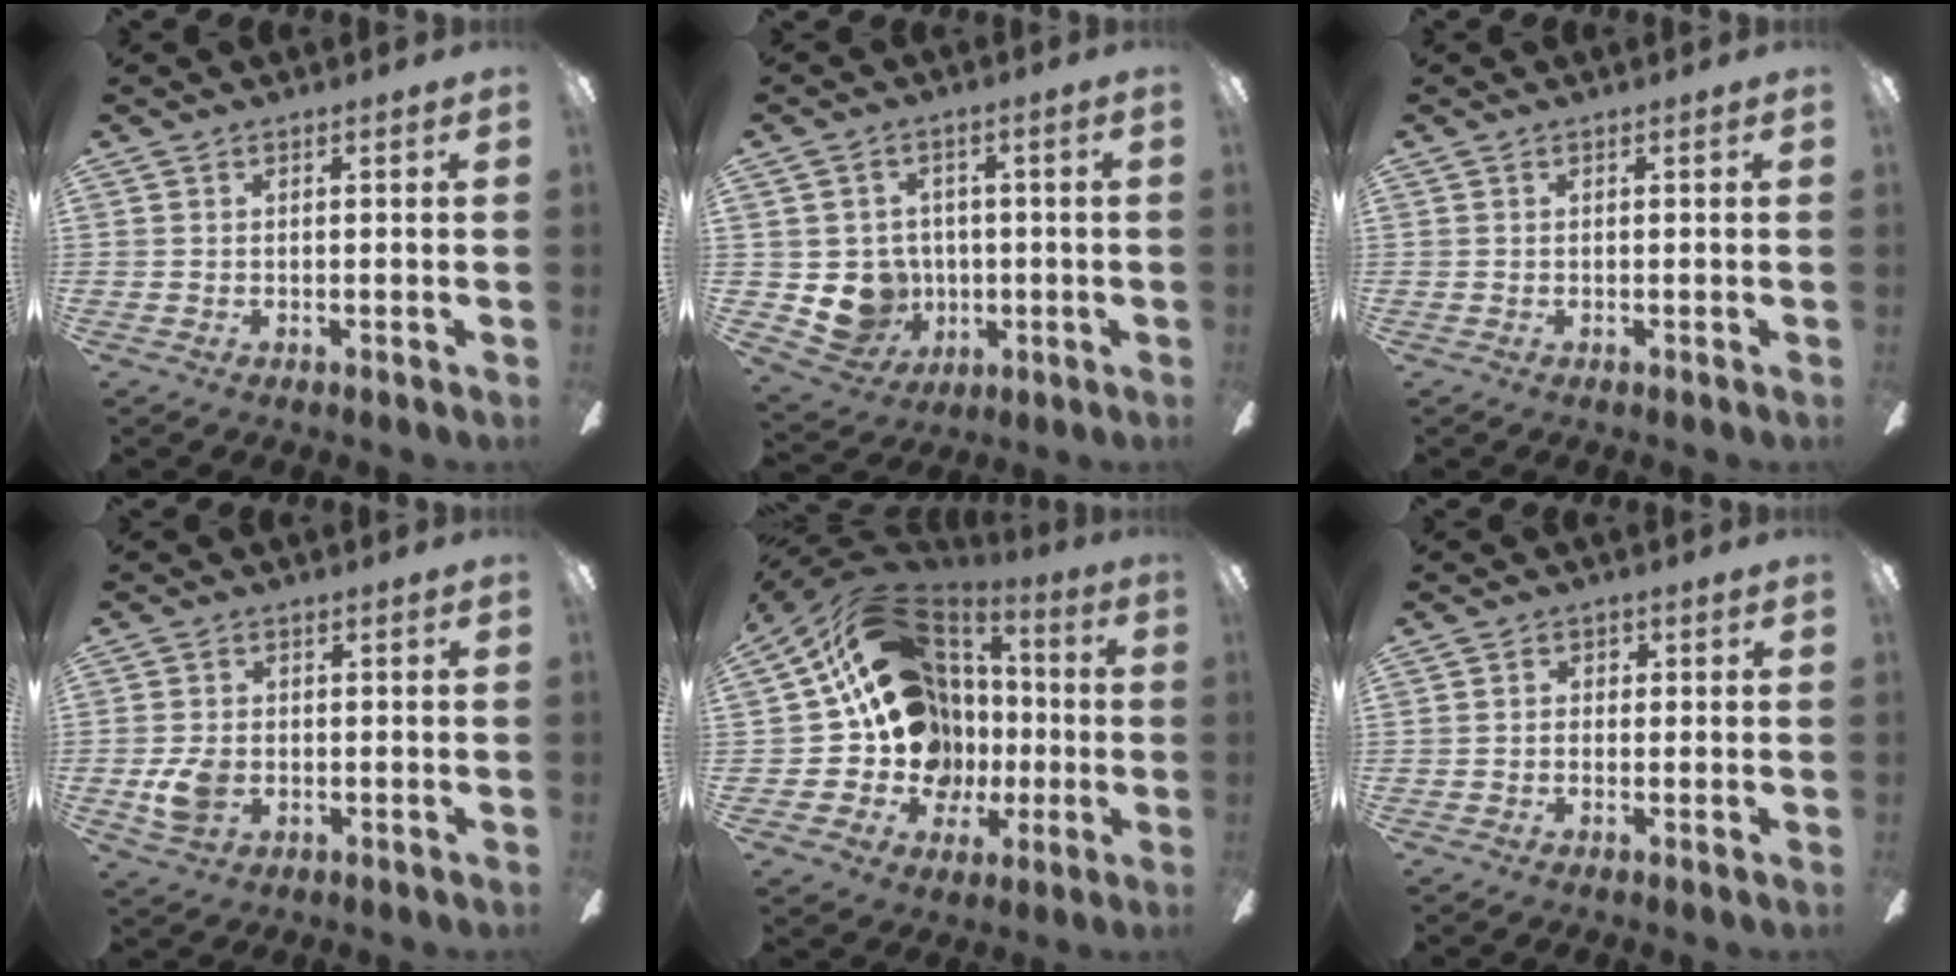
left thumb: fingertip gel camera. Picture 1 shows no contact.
{"total": 9.7, "force": [-1.0, 9.3, 2.4], "torque": [-0.061, 0.002, -0.008]}
{"total": 0.0}
{"total": 6.8, "force": [-1.3, 5.2, 4.2], "torque": [-0.080, 0.002, -0.025]}
{"total": 22.0, "force": [4.9, 17.7, 12.0], "torque": [-0.232, -0.037, 0.114]}
{"total": 2.3, "force": [-0.4, 2.0, 1.0], "torque": [-0.011, 0.007, -0.012]}